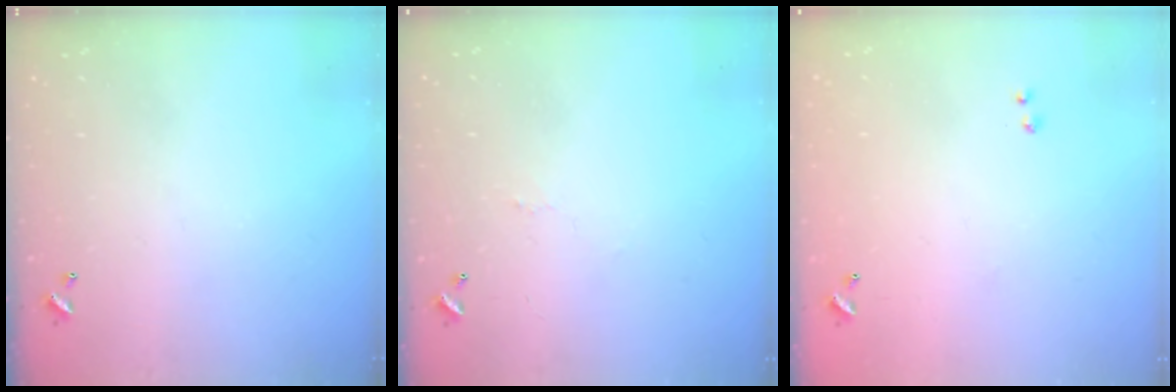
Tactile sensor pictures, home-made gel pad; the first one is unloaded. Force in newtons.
{"total": 1.6, "press": 1.5, "slide": 0.5}
{"total": 8.2, "press": 8.2, "slide": 0.5}